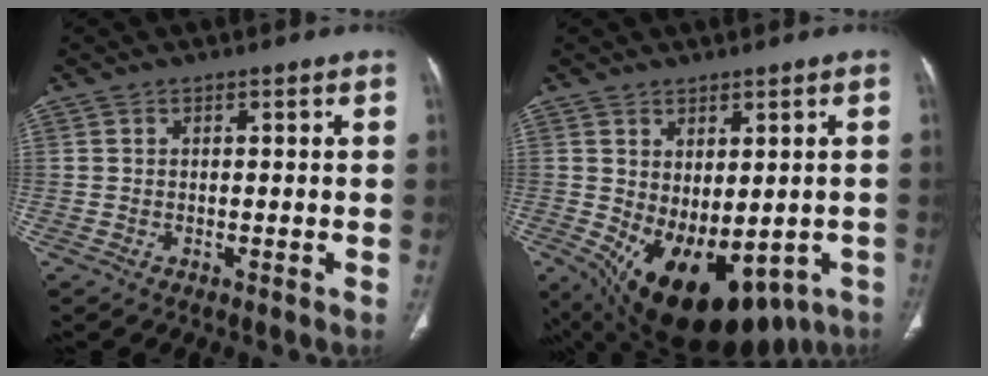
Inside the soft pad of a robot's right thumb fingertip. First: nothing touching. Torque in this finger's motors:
{"motor_torque": [-0.15, 1.19, 0.27, -0.05, 0.22]}